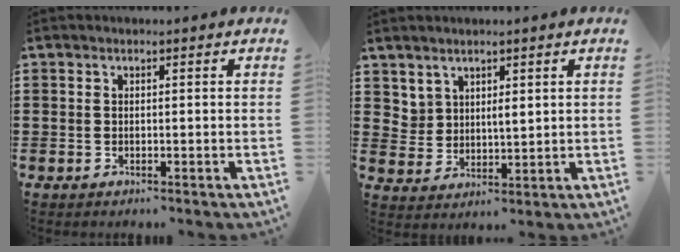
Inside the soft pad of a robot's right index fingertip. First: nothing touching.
{"total": 3.6, "force": [3.0, 1.9, 0.8], "torque": [-0.027, 0.000, 0.058]}